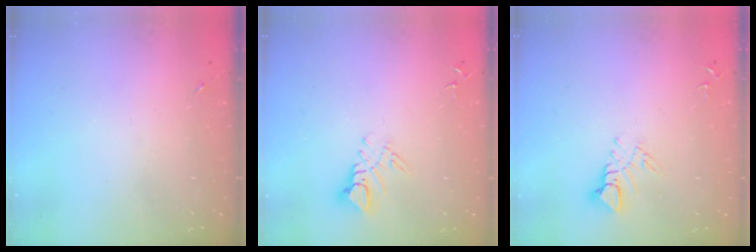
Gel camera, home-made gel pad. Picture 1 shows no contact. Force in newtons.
{"total": 7.1, "press": 7.1, "slide": 0.7}
{"total": 6.0, "press": 6.0, "slide": 0.2}